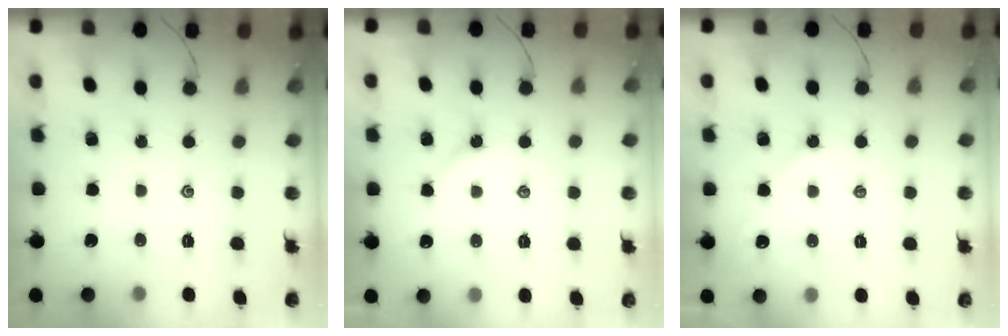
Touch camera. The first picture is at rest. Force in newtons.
{"total": 1.8, "press": 1.8, "slide": 0.4}
{"total": 4.6, "press": 4.6, "slide": 0.4}